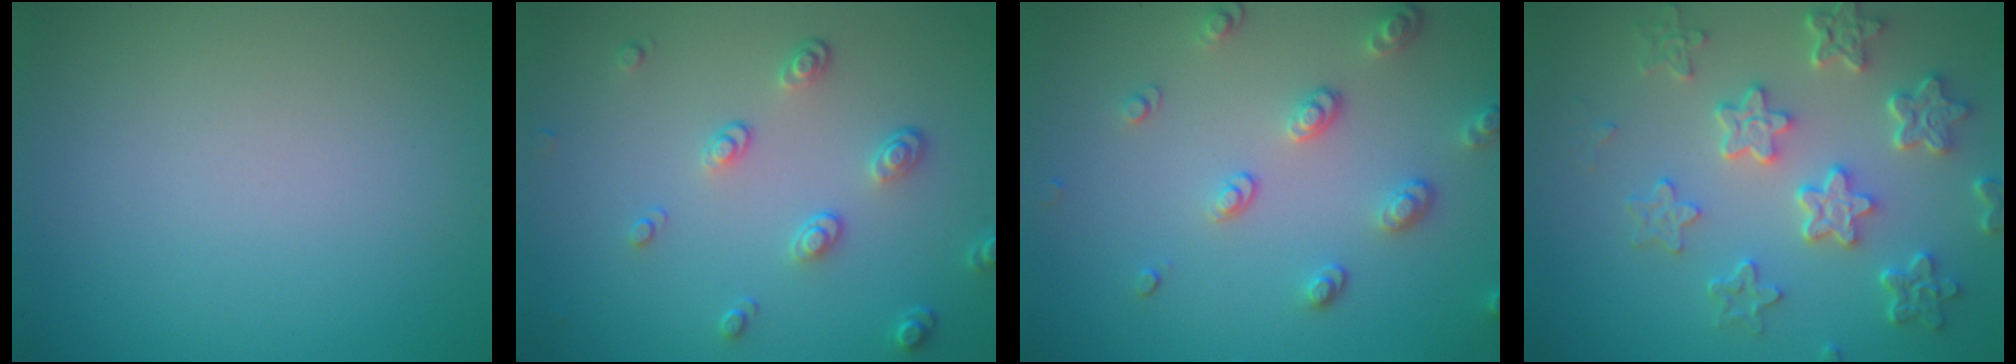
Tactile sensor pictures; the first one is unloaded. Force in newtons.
{"total": 2.6, "press": 1.7, "slide": 2.0}
{"total": 2.9, "press": 2.6, "slide": 1.3}
{"total": 6.0, "press": 4.7, "slide": 3.8}